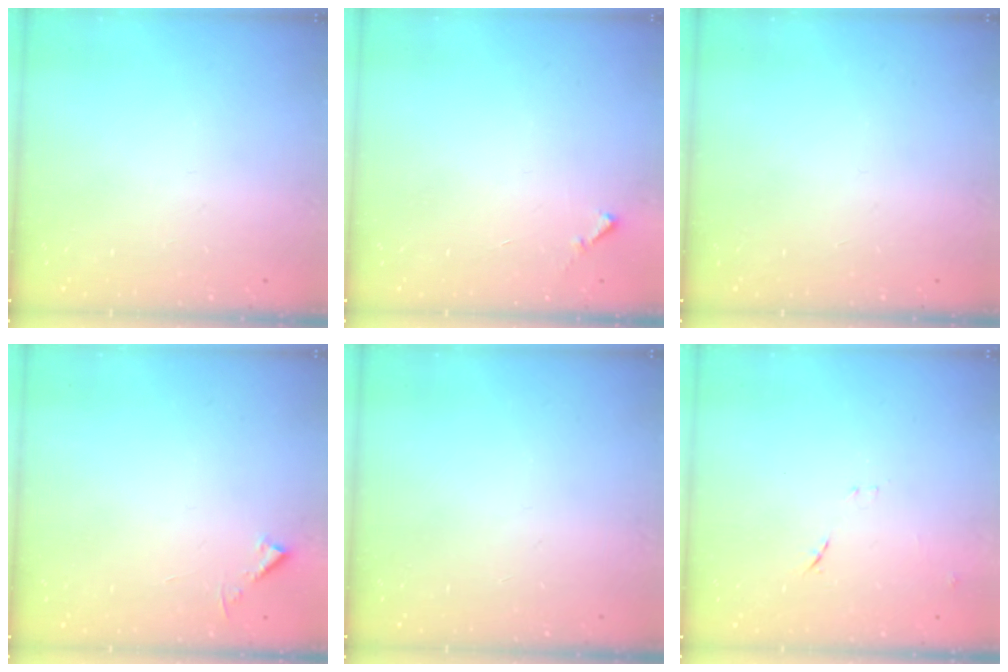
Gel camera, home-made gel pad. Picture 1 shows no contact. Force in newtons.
{"total": 4.4, "press": 4.4, "slide": 0.3}
{"total": 0.0}
{"total": 4.0, "press": 4.0, "slide": 0.4}
{"total": 0.0}
{"total": 7.2, "press": 7.2, "slide": 0.6}